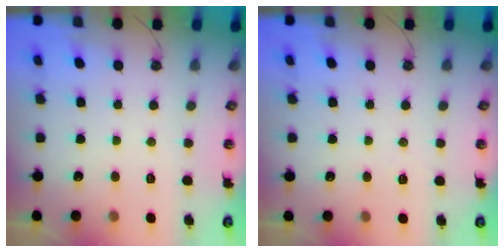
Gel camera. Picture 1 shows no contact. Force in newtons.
{"total": 5.2, "press": 2.8, "slide": 4.4}